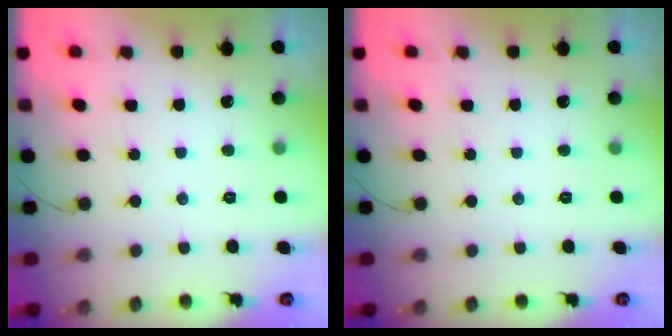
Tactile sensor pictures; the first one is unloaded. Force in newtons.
{"total": 0.0}